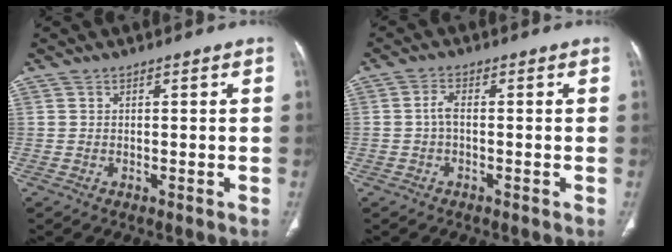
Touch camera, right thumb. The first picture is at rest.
{"total": 2.4, "force": [-0.4, 1.2, 2.0], "torque": [-0.043, 0.006, -0.011]}